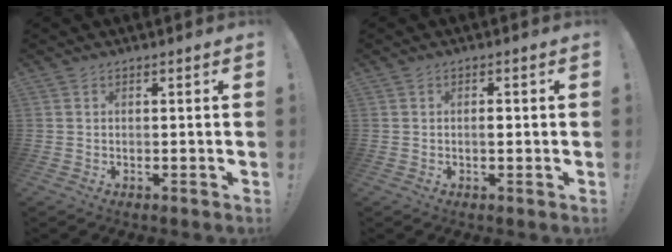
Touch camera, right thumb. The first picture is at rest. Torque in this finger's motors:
{"motor_torque": [-0.10, -0.24, 0.35, -0.11, 0.01]}